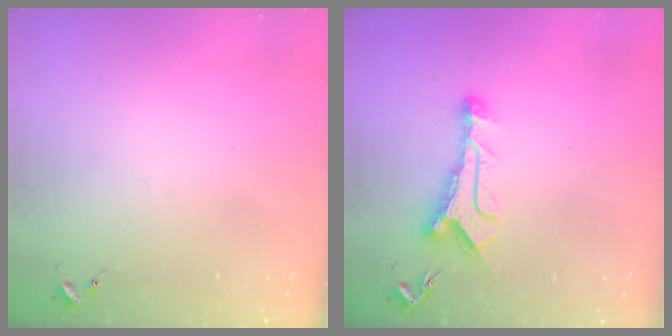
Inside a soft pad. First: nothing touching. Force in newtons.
{"total": 11.3, "press": 11.3, "slide": 0.5}